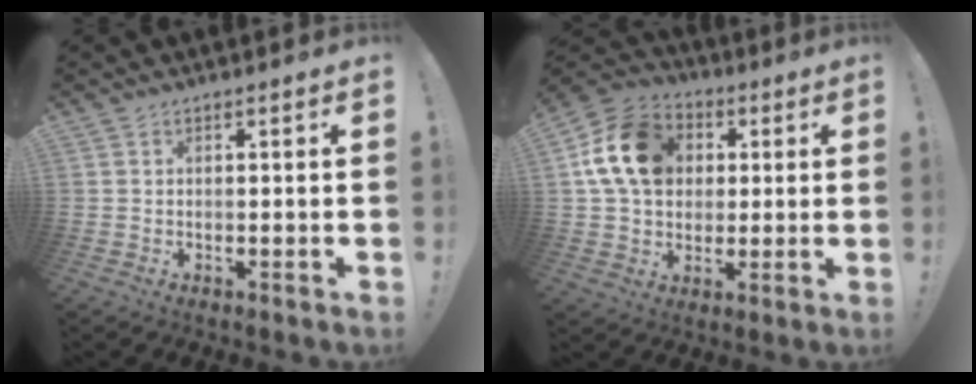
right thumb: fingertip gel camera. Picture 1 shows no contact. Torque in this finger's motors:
{"motor_torque": [0.18, 0.74, 0.68, -0.41, 0.07]}